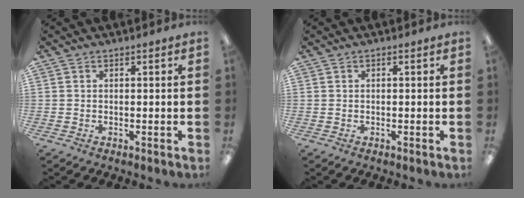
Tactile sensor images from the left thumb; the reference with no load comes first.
{"total": 0.0}